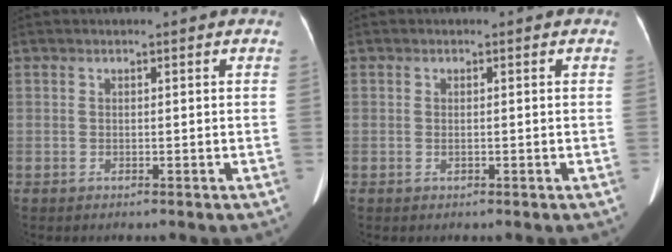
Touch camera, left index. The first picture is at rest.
{"total": 0.6, "force": [-0.1, 0.2, 0.5], "torque": [-0.015, -0.002, 0.000]}